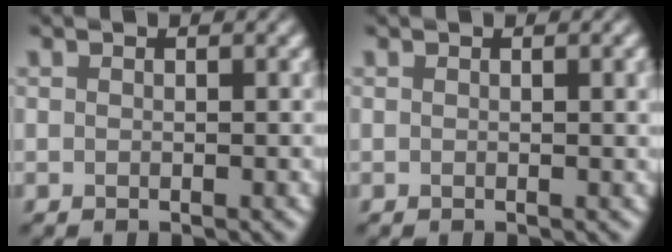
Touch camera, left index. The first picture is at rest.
{"total": 1.1, "force": [0.2, 0.3, 1.0], "torque": [-0.012, 0.001, 0.000]}